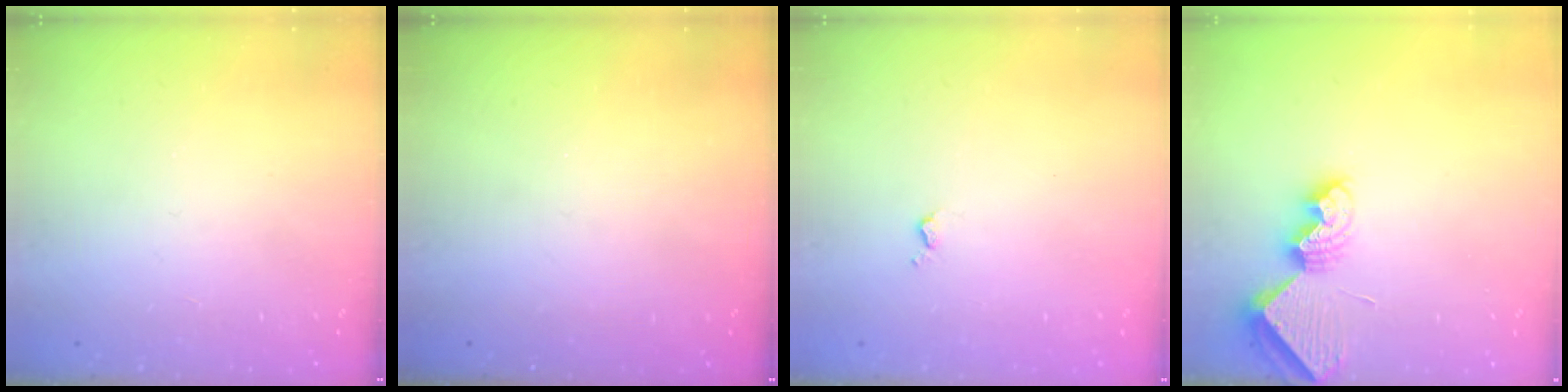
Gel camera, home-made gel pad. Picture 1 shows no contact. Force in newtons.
{"total": 0.0}
{"total": 3.4, "press": 3.3, "slide": 0.5}
{"total": 8.1, "press": 8.1, "slide": 0.8}